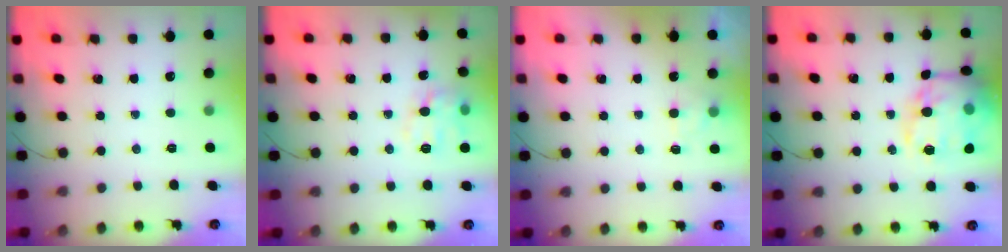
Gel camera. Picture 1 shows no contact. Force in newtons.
{"total": 9.4, "press": 9.4, "slide": 0.5}
{"total": 2.7, "press": 2.3, "slide": 1.4}
{"total": 20.7, "press": 20.6, "slide": 2.2}